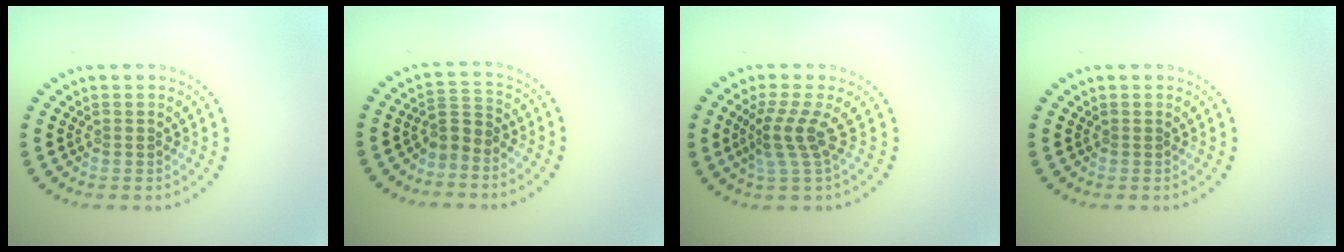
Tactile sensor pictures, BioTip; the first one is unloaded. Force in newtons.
{"total": 2.2, "press": 1.5, "slide": 1.7}
{"total": 2.8, "press": 1.9, "slide": 2.1}
{"total": 0.0}